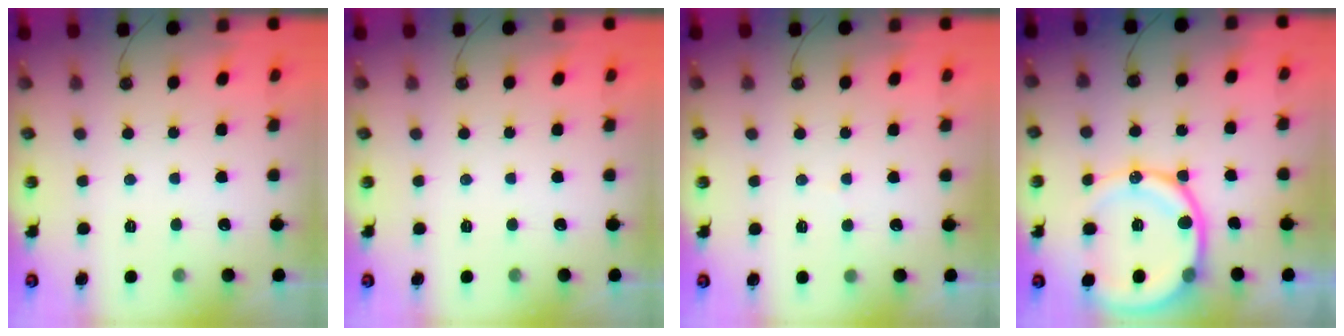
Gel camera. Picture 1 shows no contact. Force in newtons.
{"total": 0.0}
{"total": 2.9, "press": 2.9, "slide": 0.2}
{"total": 16.4, "press": 16.3, "slide": 1.8}